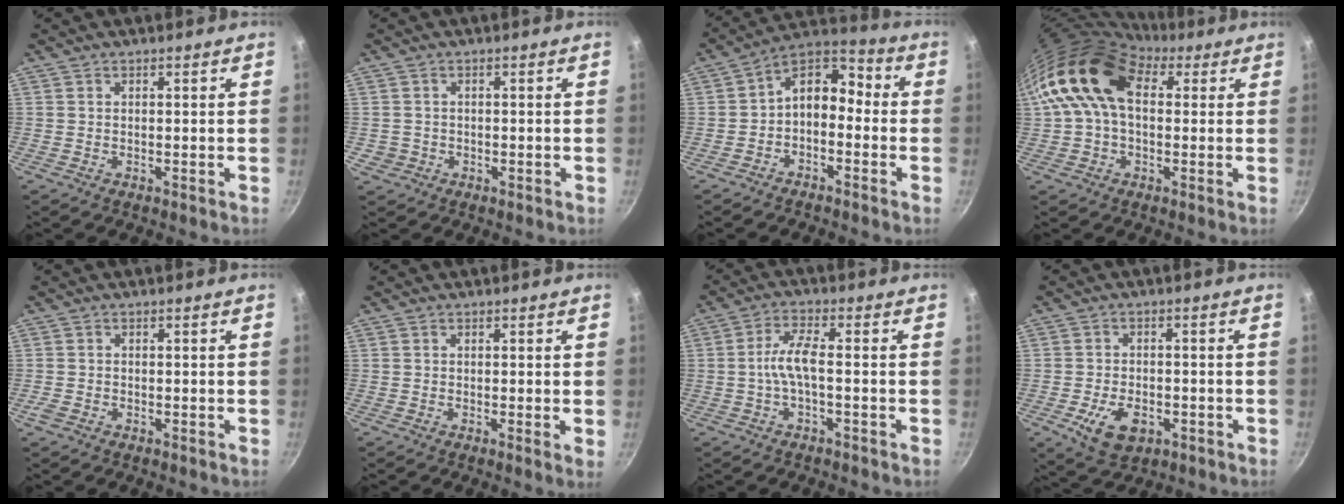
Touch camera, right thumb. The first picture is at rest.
{"total": 1.9, "force": [-0.5, 1.8, 0.5], "torque": [-0.004, 0.007, -0.002]}
{"total": 9.3, "force": [-1.7, 6.4, 6.6], "torque": [-0.082, 0.061, -0.044]}
{"total": 17.0, "force": [3.5, 11.6, 11.8], "torque": [-0.217, 0.028, 0.045]}
{"total": 1.4, "force": [-0.8, 0.9, 0.6], "torque": [-0.015, 0.000, -0.016]}
{"total": 1.3, "force": [0.2, 0.1, 1.3], "torque": [-0.018, -0.007, -0.002]}
{"total": 5.1, "force": [-1.2, 1.3, 4.8], "torque": [-0.108, 0.022, -0.029]}
{"total": 8.1, "force": [-3.0, 5.0, 5.6], "torque": [-0.091, 0.006, -0.043]}